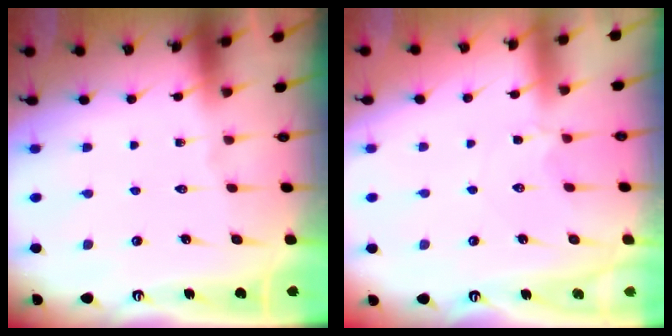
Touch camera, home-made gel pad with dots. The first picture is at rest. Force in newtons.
{"total": 2.6, "press": 2.5, "slide": 0.4}